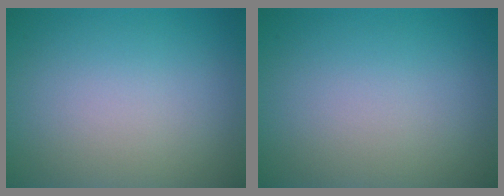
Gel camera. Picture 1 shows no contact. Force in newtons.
{"total": 0.0}